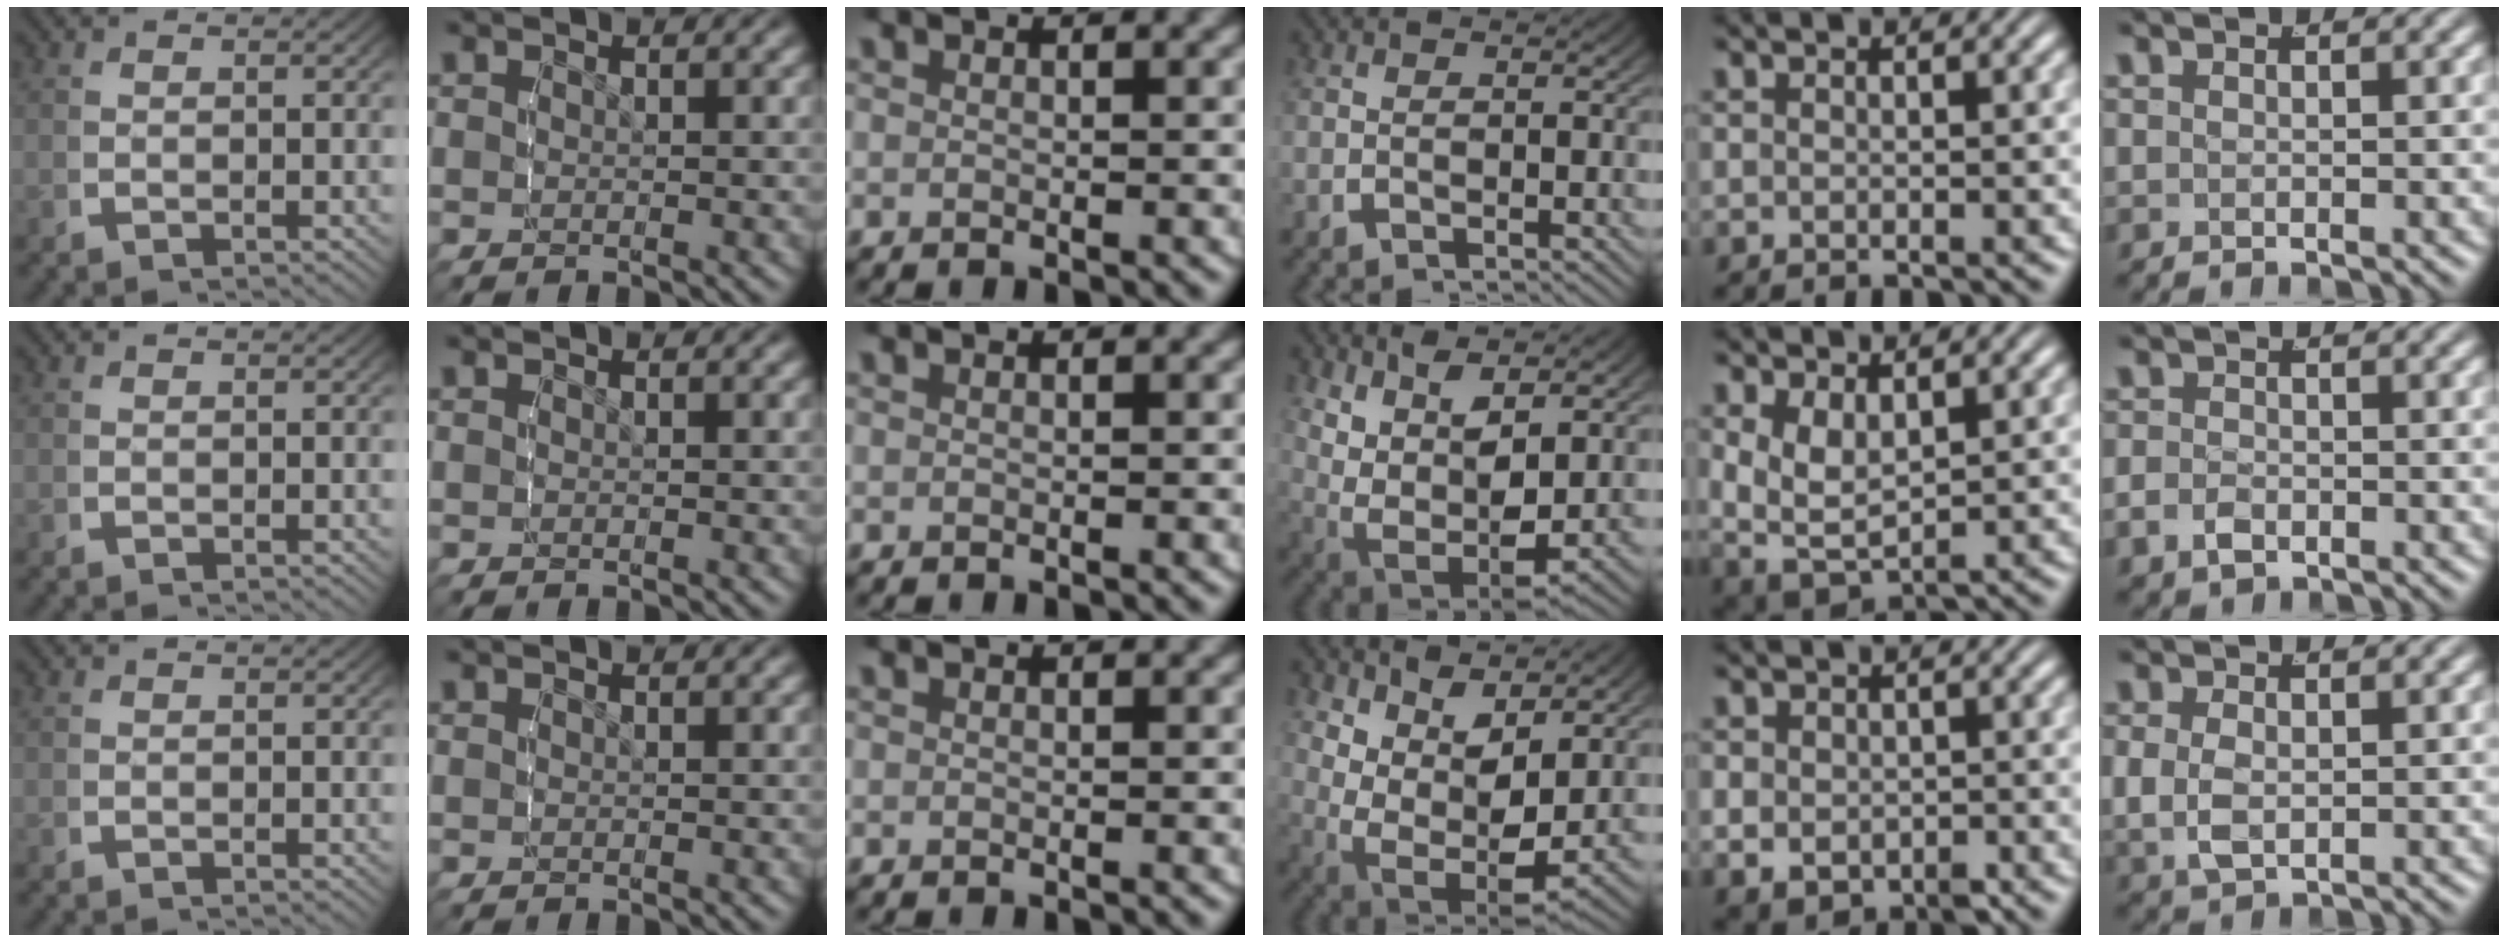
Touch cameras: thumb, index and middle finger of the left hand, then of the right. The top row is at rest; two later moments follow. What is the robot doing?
{"motion": "lift_and_place", "object": "air blower"}